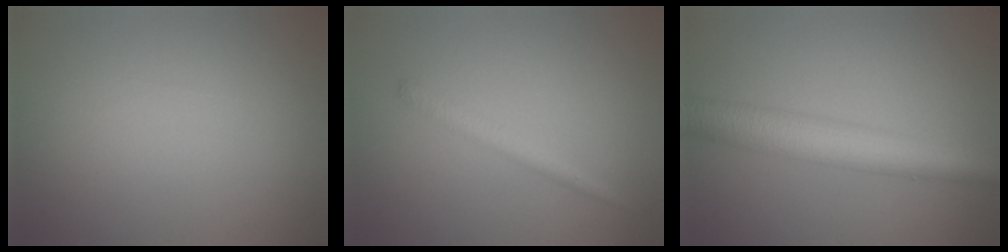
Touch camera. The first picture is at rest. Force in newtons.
{"total": 1.5, "press": 1.5, "slide": 0.2}
{"total": 6.5, "press": 6.5, "slide": 0.1}